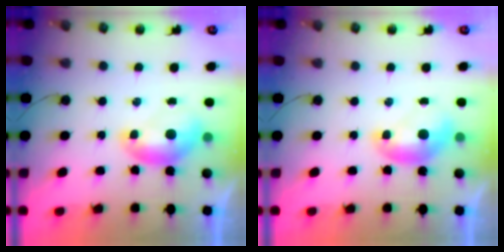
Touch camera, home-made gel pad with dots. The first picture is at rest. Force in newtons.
{"total": 0.0}